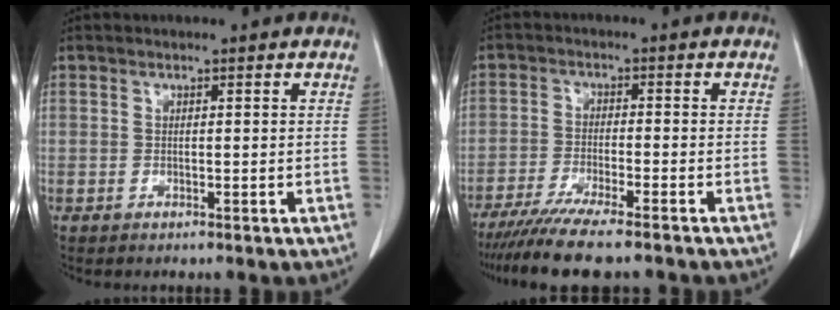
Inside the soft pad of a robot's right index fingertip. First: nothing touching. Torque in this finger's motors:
{"motor_torque": [1.15, -0.99, 0.35, 0.15]}